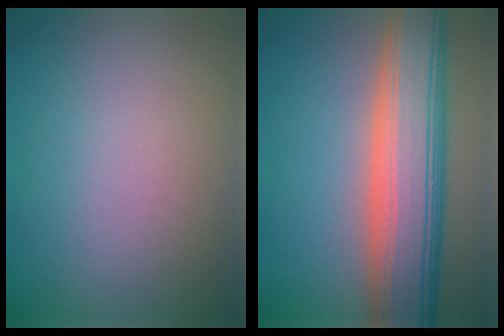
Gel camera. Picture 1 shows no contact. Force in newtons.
{"total": 10.6, "press": 10.5, "slide": 0.6}